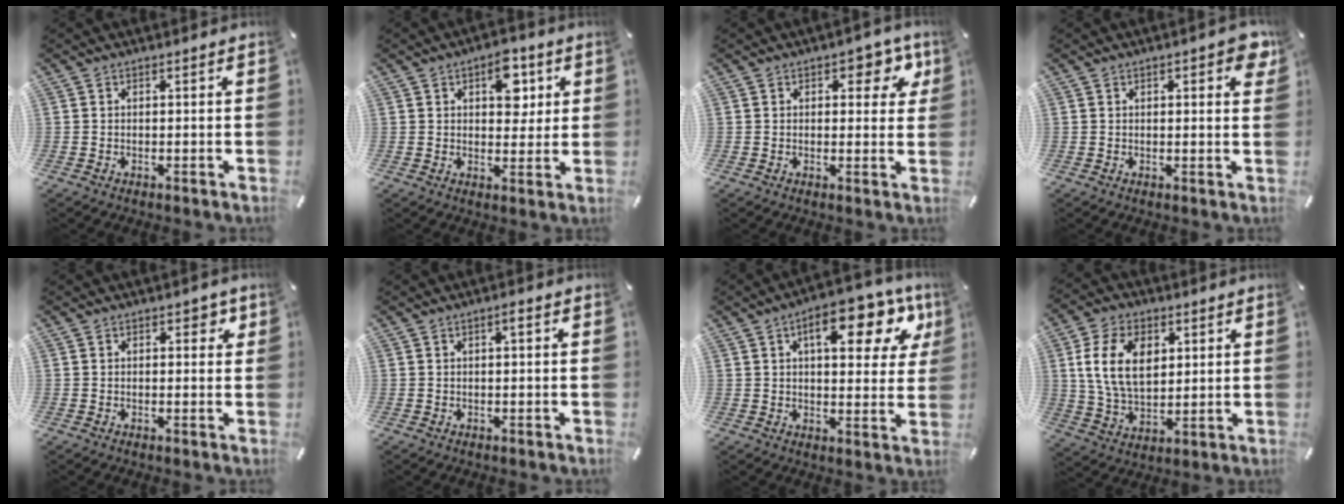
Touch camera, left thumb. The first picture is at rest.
{"total": 8.6, "force": [3.3, 5.3, 5.9], "torque": [-0.060, -0.010, 0.049]}
{"total": 6.4, "force": [3.0, 3.9, 4.1], "torque": [-0.034, -0.008, 0.042]}
{"total": 4.6, "force": [1.9, 1.8, 3.8], "torque": [-0.046, -0.004, 0.027]}
{"total": 2.0, "force": [0.7, 1.4, 1.3], "torque": [-0.011, 0.002, 0.006]}
{"total": 1.5, "force": [0.3, 0.3, 1.4], "torque": [-0.028, 0.004, 0.004]}
{"total": 15.7, "force": [7.4, 7.3, 11.7], "torque": [-0.152, -0.030, 0.115]}
{"total": 12.5, "force": [3.7, 8.5, 8.4], "torque": [-0.178, 0.003, 0.064]}